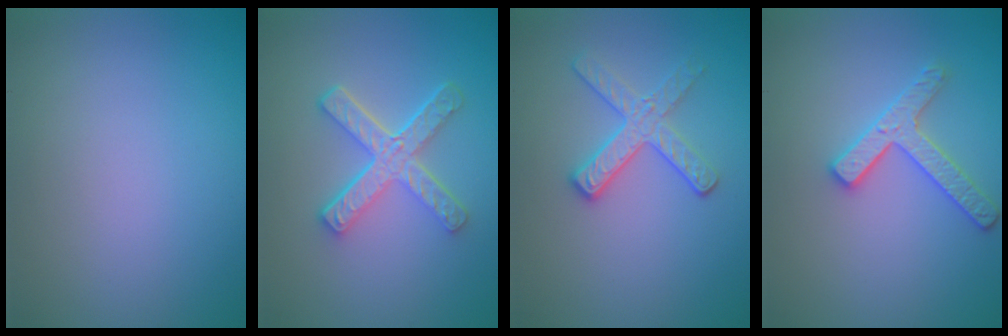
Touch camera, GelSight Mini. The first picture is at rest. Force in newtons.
{"total": 4.9, "press": 3.5, "slide": 3.4}
{"total": 2.8, "press": 2.6, "slide": 1.0}
{"total": 2.9, "press": 2.8, "slide": 0.6}